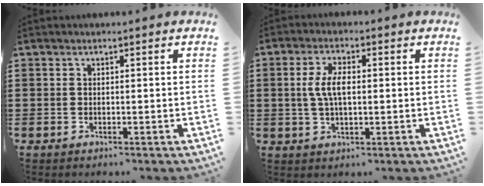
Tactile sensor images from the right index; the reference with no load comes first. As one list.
[{"total": 5.2, "force": [0.4, 2.2, 4.8], "torque": [-0.109, 0.002, 0.000]}]